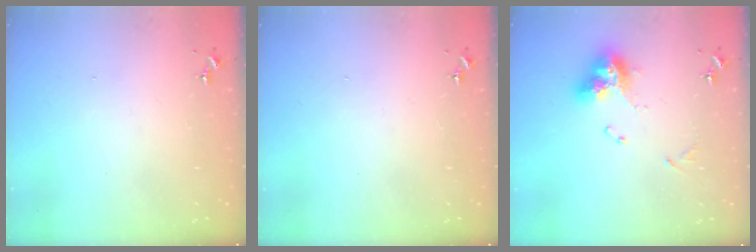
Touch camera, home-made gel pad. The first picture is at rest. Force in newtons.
{"total": 0.0}
{"total": 12.3, "press": 12.2, "slide": 1.5}